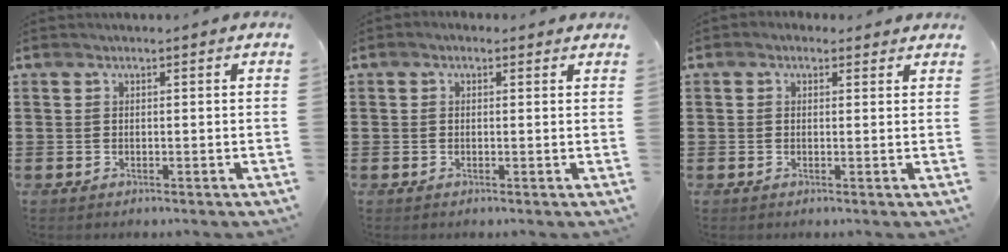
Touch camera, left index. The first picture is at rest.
{"total": 0.8, "force": [0.0, 0.6, 0.5], "torque": [-0.011, 0.005, -0.001]}
{"total": 1.2, "force": [0.7, 0.8, 0.4], "torque": [-0.011, 0.007, 0.013]}